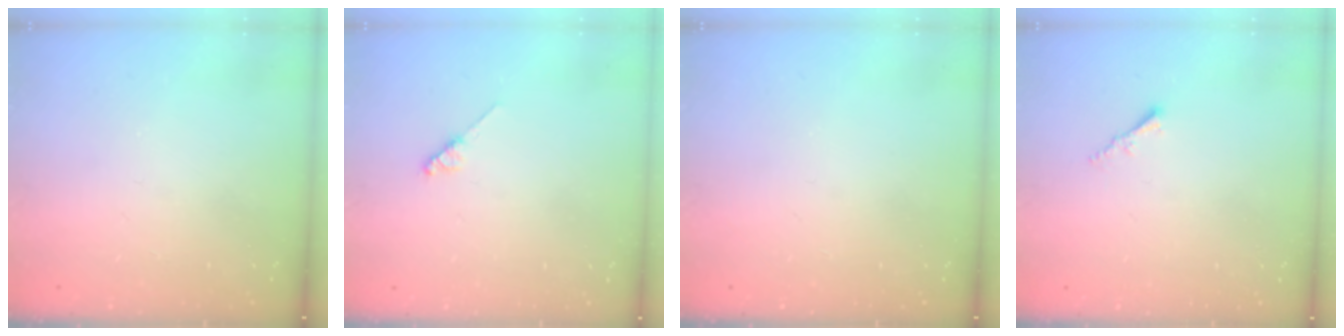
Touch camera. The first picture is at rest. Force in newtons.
{"total": 3.5, "press": 3.5, "slide": 0.4}
{"total": 0.0}
{"total": 1.5, "press": 1.5, "slide": 0.4}